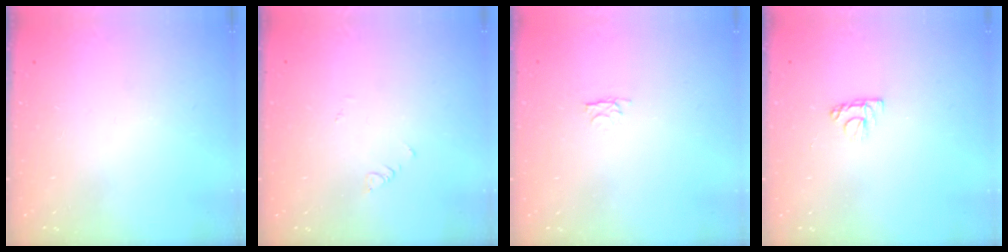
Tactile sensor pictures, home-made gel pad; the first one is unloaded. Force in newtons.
{"total": 1.9, "press": 1.9, "slide": 0.4}
{"total": 2.8, "press": 2.7, "slide": 0.4}
{"total": 4.9, "press": 4.9, "slide": 0.3}